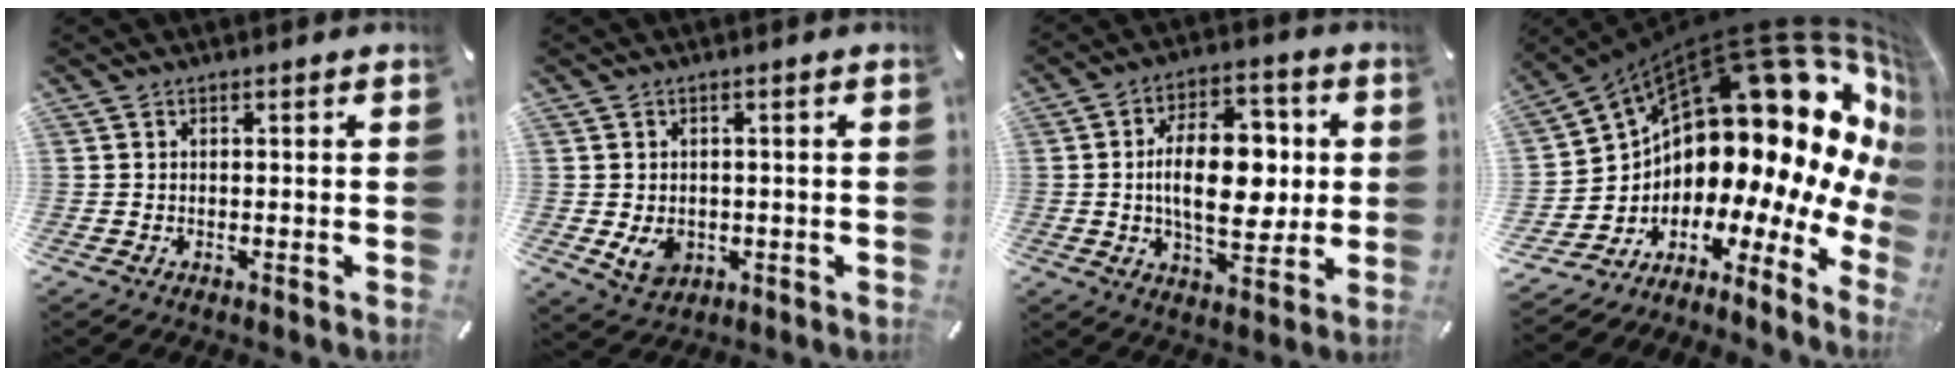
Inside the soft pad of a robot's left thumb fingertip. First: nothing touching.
{"total": 5.1, "force": [-0.7, 4.1, 2.9], "torque": [-0.052, -0.006, -0.015]}
{"total": 17.1, "force": [0.8, 9.8, 14.0], "torque": [-0.226, 0.002, 0.010]}
{"total": 23.3, "force": [10.0, 12.7, 16.8], "torque": [-0.218, -0.146, 0.200]}